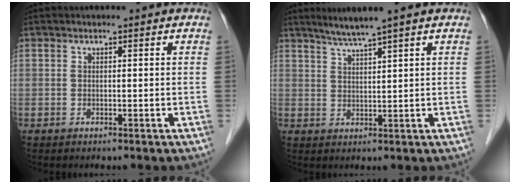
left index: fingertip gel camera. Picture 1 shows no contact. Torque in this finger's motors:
{"motor_torque": [-0.11, -0.46, -0.03, 0.04]}